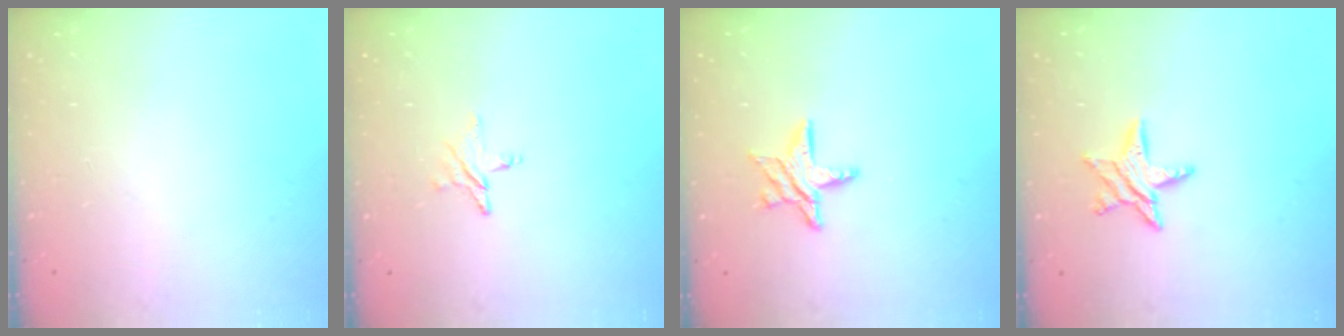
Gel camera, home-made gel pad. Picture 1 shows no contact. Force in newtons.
{"total": 4.7, "press": 4.7, "slide": 0.4}
{"total": 8.8, "press": 8.8, "slide": 1.0}
{"total": 7.1, "press": 7.1, "slide": 0.1}